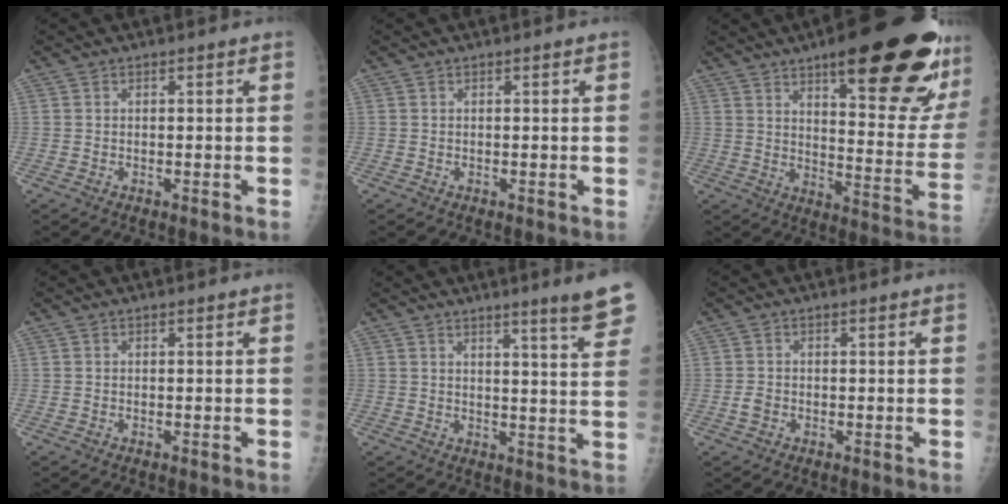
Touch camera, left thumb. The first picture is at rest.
{"total": 0.0}
{"total": 27.9, "force": [15.6, 7.1, 22.0], "torque": [-0.240, -0.056, 0.220]}
{"total": 0.0}
{"total": 8.9, "force": [6.3, -0.1, 6.3], "torque": [-0.068, -0.038, 0.074]}
{"total": 1.4, "force": [-0.2, 1.1, 0.8], "torque": [-0.009, 0.001, -0.001]}